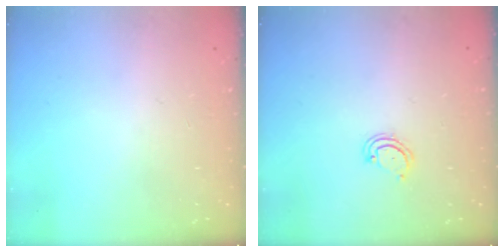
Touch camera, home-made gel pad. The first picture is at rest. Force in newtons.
{"total": 3.9, "press": 3.9, "slide": 0.4}